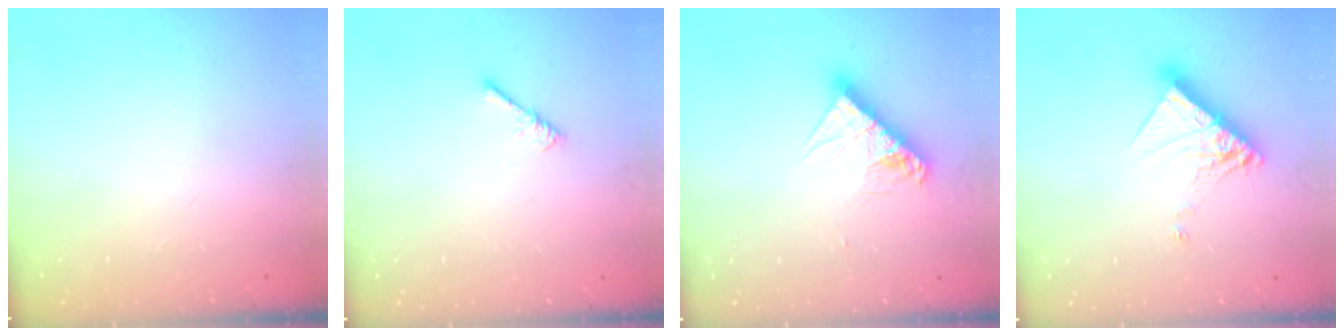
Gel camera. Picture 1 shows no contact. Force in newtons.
{"total": 0.8, "press": 0.8, "slide": 0.3}
{"total": 10.8, "press": 10.8, "slide": 1.0}
{"total": 12.3, "press": 12.3, "slide": 0.9}